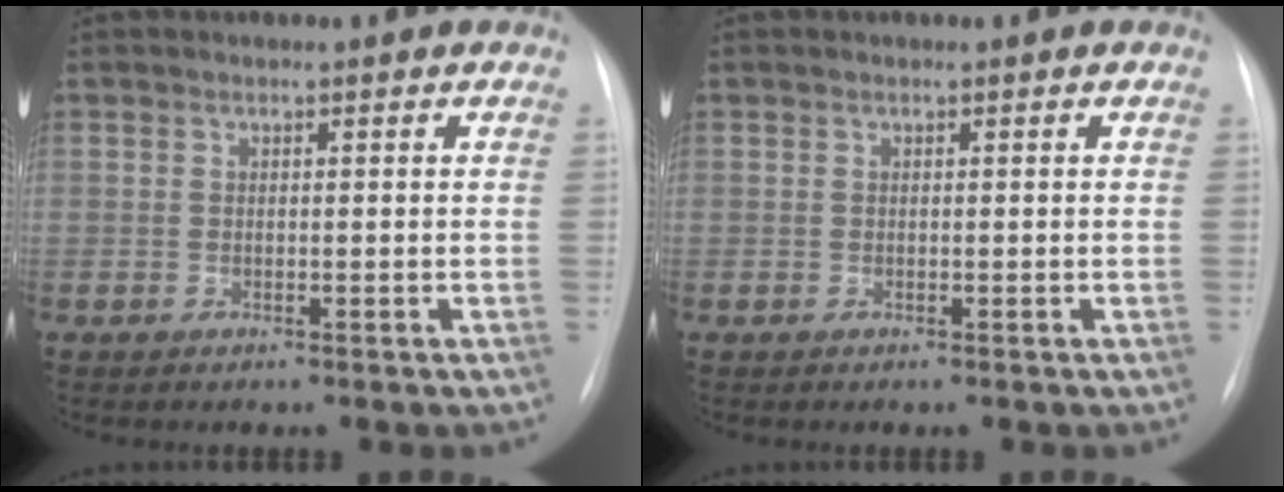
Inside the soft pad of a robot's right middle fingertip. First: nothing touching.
{"total": 0.0}